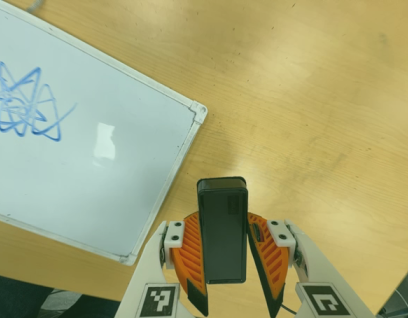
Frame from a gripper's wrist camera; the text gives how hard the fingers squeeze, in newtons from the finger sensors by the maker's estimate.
{"total": 6.0, "left": 5.6, "right": 6.3}